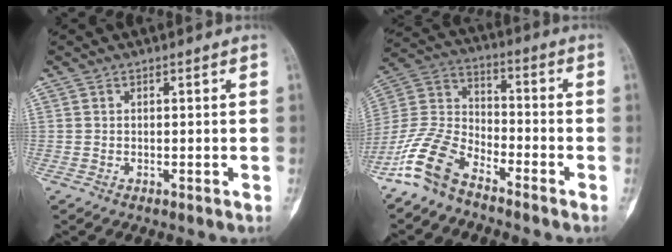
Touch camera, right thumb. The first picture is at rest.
{"total": 11.8, "force": [-8.6, 5.2, 6.1], "torque": [-0.132, 0.059, -0.181]}